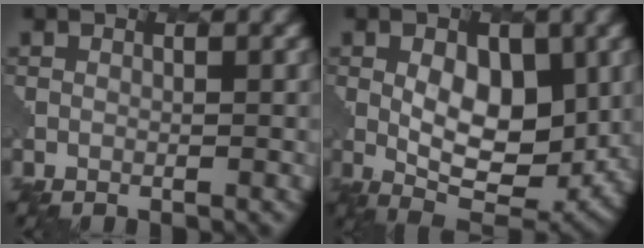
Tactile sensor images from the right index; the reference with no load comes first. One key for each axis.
{"total": 6.9, "fx": 0.8, "fy": 3.8, "fz": 5.7, "tx": -0.091, "ty": -0.009, "tz": 0.017}